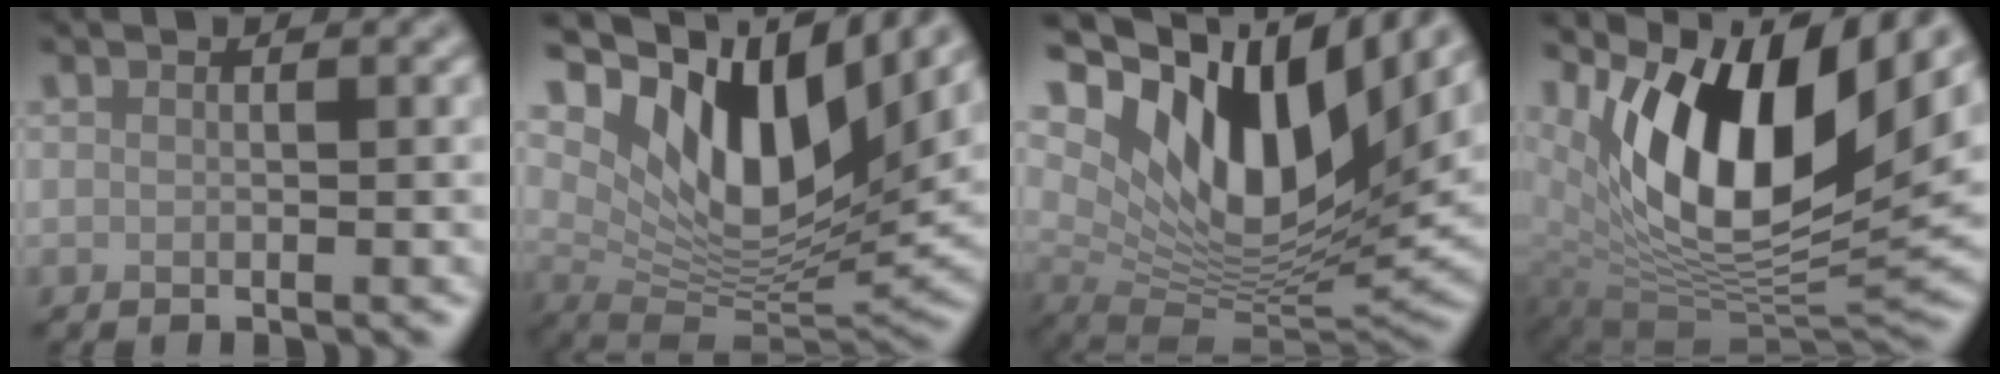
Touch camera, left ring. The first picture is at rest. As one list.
[{"total": 12.2, "force": [6.1, 5.3, 9.1], "torque": [-0.151, -0.007, 0.115]}, {"total": 14.2, "force": [6.7, 6.3, 10.9], "torque": [-0.187, 0.007, 0.121]}, {"total": 13.7, "force": [5.8, 5.9, 10.9], "torque": [-0.186, -0.012, 0.111]}]